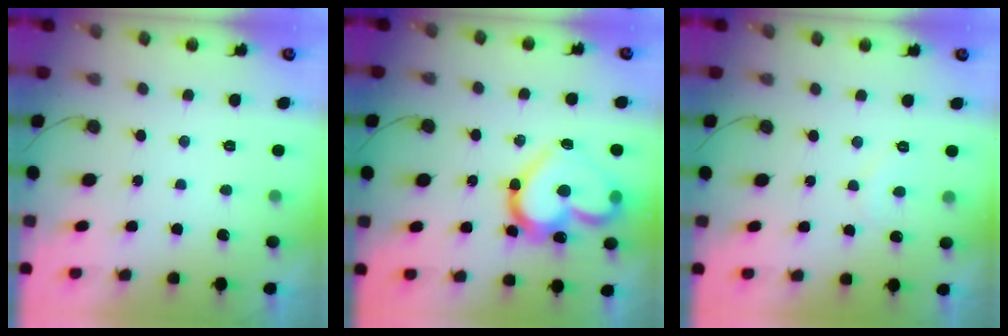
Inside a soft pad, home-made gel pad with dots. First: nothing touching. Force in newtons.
{"total": 19.5, "press": 19.4, "slide": 2.0}
{"total": 5.2, "press": 5.1, "slide": 0.4}